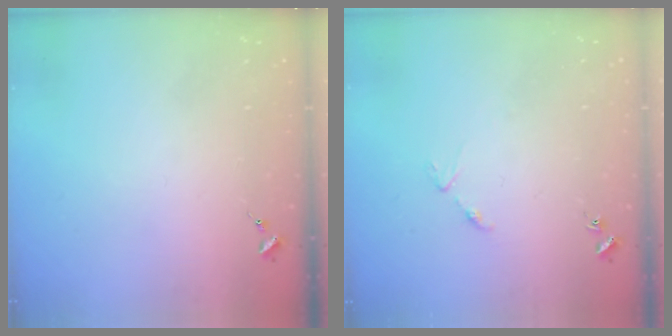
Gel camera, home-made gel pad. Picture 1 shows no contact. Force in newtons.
{"total": 3.8, "press": 3.8, "slide": 0.5}